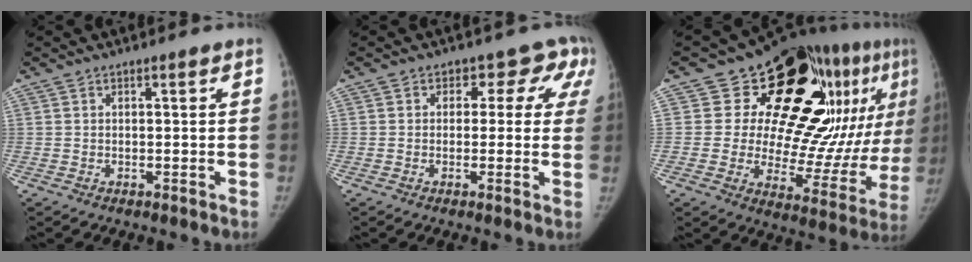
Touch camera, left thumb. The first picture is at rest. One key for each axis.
{"total": 7.1, "fx": 2.7, "fy": 5.5, "fz": 3.5, "tx": 0.014, "ty": 0.003, "tz": 0.010}
{"total": 27.0, "fx": 10.3, "fy": 14.2, "fz": 20.5, "tx": -0.217, "ty": -0.015, "tz": 0.158}